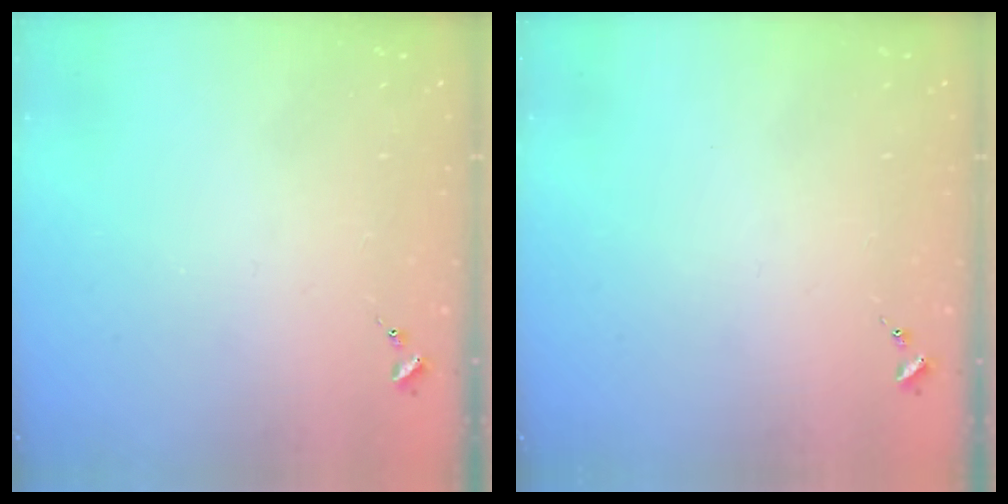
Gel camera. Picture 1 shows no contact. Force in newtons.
{"total": 0.0}